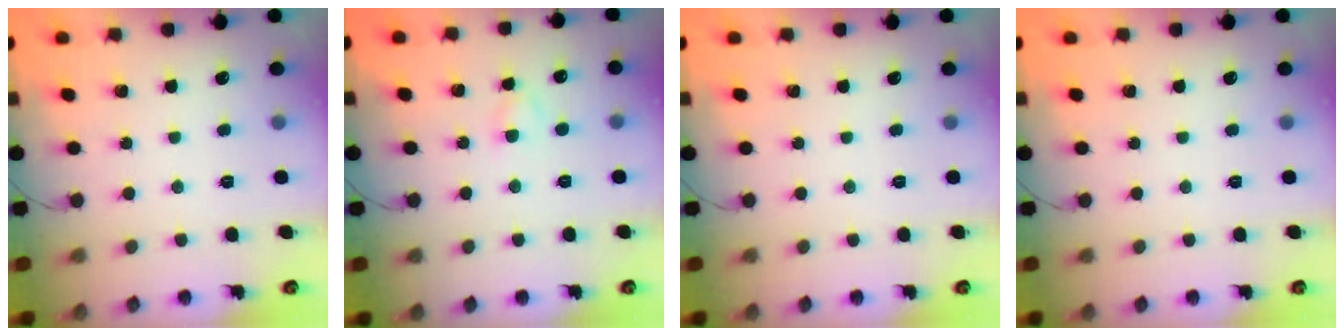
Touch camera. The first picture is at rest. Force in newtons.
{"total": 2.5, "press": 2.3, "slide": 1.1}
{"total": 0.0}
{"total": 0.0}